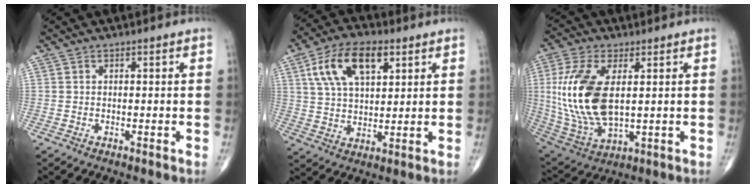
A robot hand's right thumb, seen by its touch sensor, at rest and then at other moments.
{"total": 13.4, "force": [5.5, 6.9, 10.1], "torque": [-0.173, -0.002, 0.099]}
{"total": 17.8, "force": [2.2, 8.9, 15.3], "torque": [-0.334, -0.015, 0.052]}